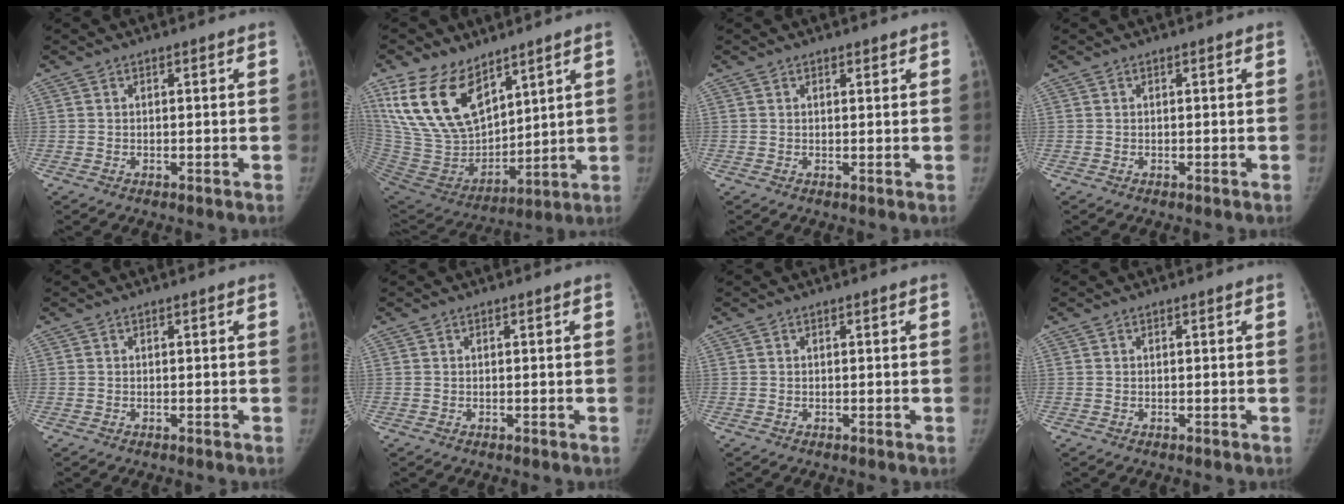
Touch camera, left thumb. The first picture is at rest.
{"total": 19.8, "force": [12.0, 10.8, 11.4], "torque": [-0.189, -0.061, 0.249]}
{"total": 0.9, "force": [0.8, 0.4, 0.3], "torque": [0.000, -0.006, 0.010]}
{"total": 0.0}
{"total": 0.0}
{"total": 0.0}
{"total": 0.0}
{"total": 0.0}